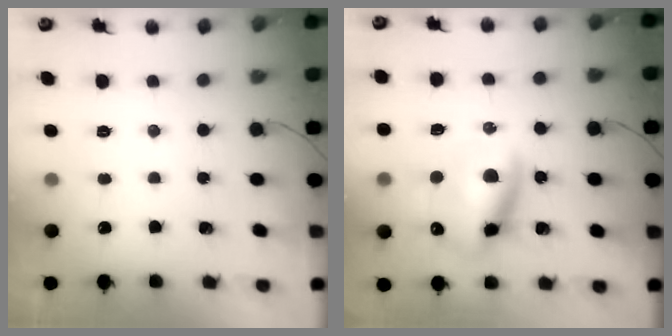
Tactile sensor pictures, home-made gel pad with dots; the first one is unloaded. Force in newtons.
{"total": 13.5, "press": 13.0, "slide": 3.7}